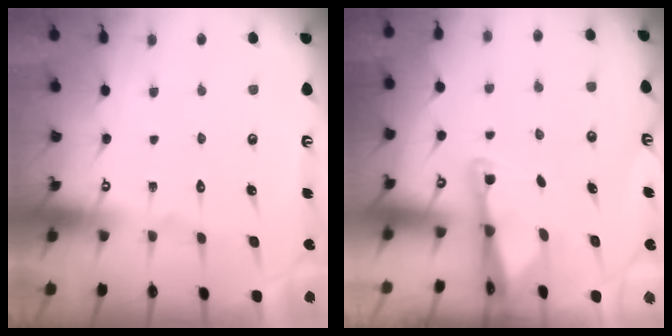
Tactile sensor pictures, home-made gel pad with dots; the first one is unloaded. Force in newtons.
{"total": 2.1, "press": 2.0, "slide": 0.3}